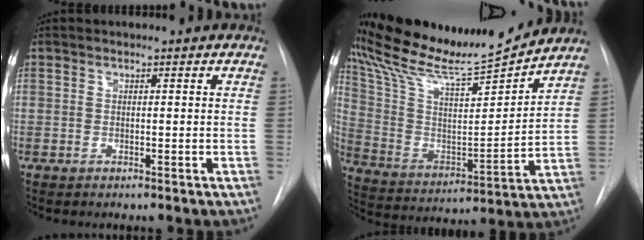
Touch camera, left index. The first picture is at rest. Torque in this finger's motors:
{"motor_torque": [0.89, -1.25, 0.15, 0.09]}